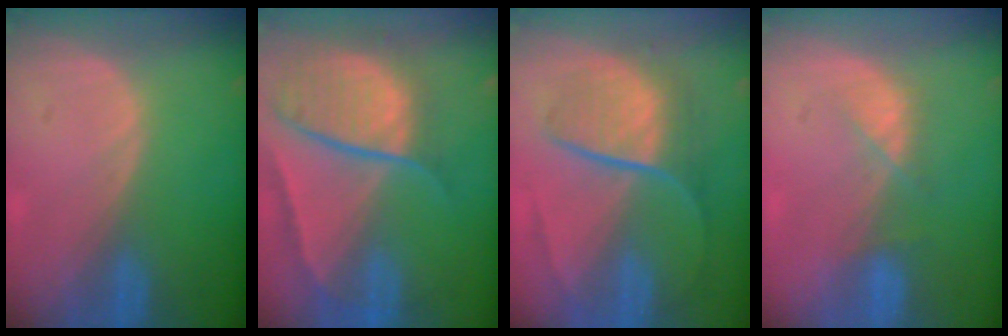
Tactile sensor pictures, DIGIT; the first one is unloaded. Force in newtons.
{"total": 10.7, "press": 9.0, "slide": 5.8}
{"total": 9.0, "press": 7.6, "slide": 4.8}
{"total": 2.9, "press": 2.9, "slide": 0.7}